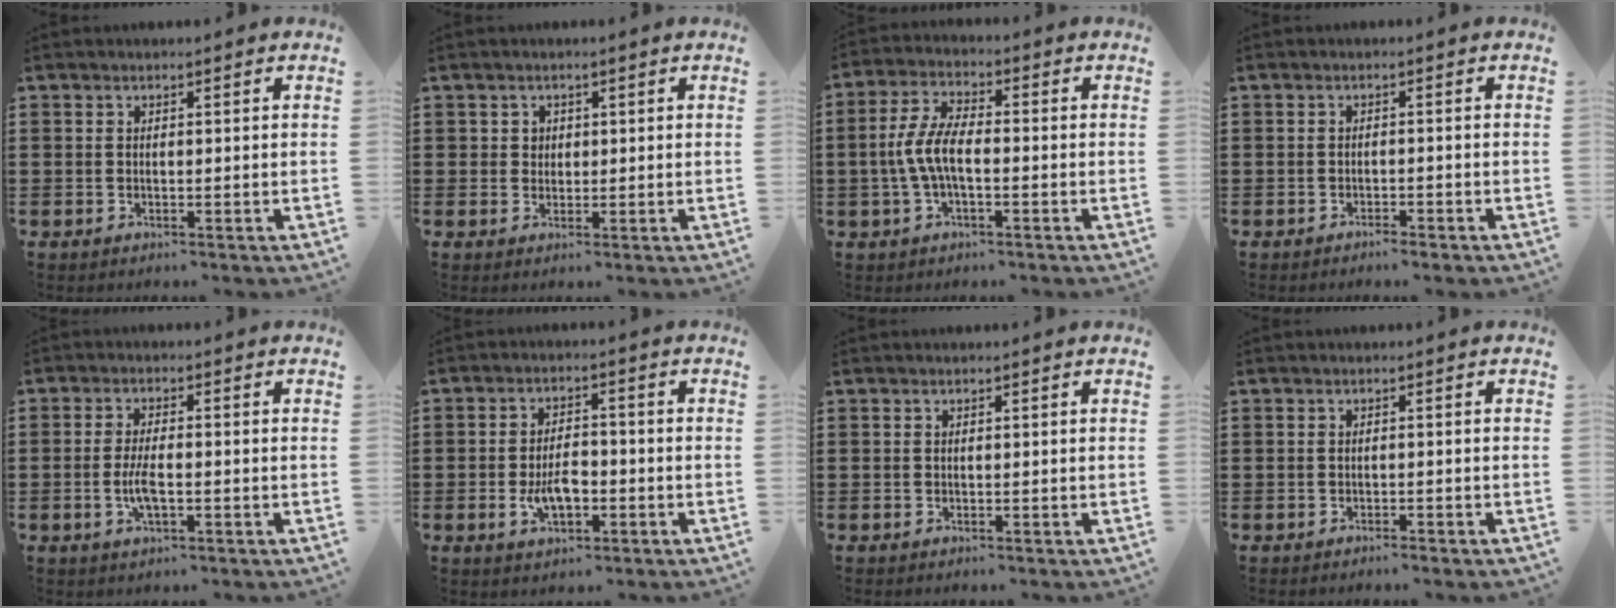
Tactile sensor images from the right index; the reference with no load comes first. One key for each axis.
{"total": 1.4, "fx": 0.3, "fy": 1.3, "fz": 0.3, "tx": -0.010, "ty": 0.006, "tz": 0.006}
{"total": 6.2, "fx": -1.4, "fy": 2.4, "fz": 5.6, "tx": -0.134, "ty": -0.006, "tz": -0.035}
{"total": 1.3, "fx": -1.2, "fy": 0.0, "fz": 0.3, "tx": -0.009, "ty": -0.002, "tz": -0.023}
{"total": 4.2, "fx": -1.1, "fy": 1.3, "fz": 3.8, "tx": -0.081, "ty": -0.001, "tz": -0.023}
{"total": 5.3, "fx": -1.6, "fy": 2.6, "fz": 4.3, "tx": -0.087, "ty": 0.002, "tz": -0.029}
{"total": 0.0}
{"total": 0.8, "fx": -0.8, "fy": -0.1, "fz": 0.1, "tx": -0.004, "ty": -0.003, "tz": -0.016}